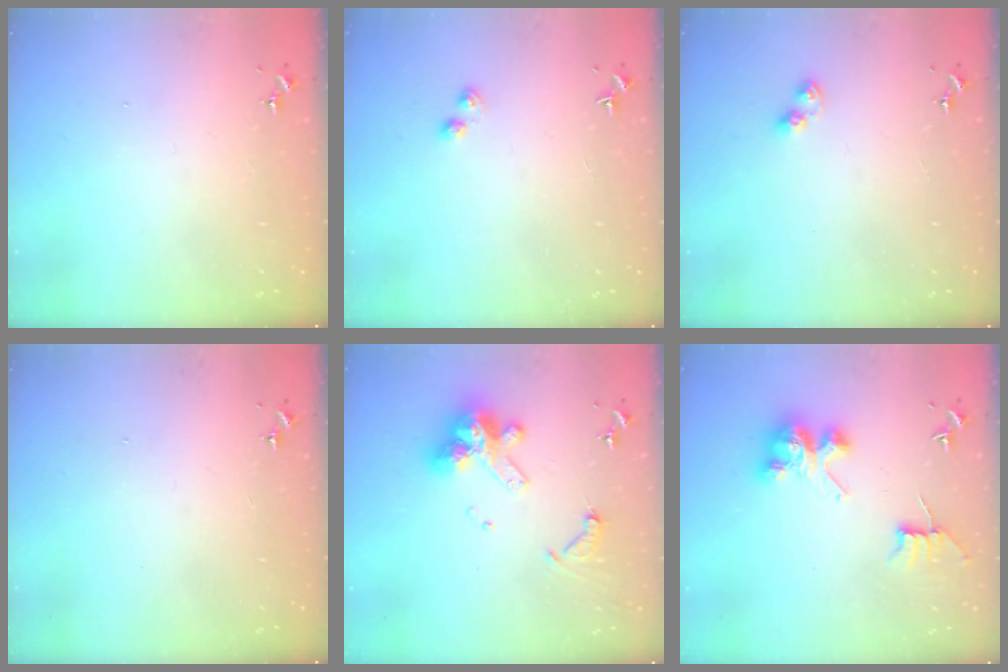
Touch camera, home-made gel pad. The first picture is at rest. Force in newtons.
{"total": 2.8, "press": 2.8, "slide": 0.4}
{"total": 3.9, "press": 3.9, "slide": 0.4}
{"total": 0.0}
{"total": 14.3, "press": 14.2, "slide": 1.7}
{"total": 8.5, "press": 8.4, "slide": 0.8}